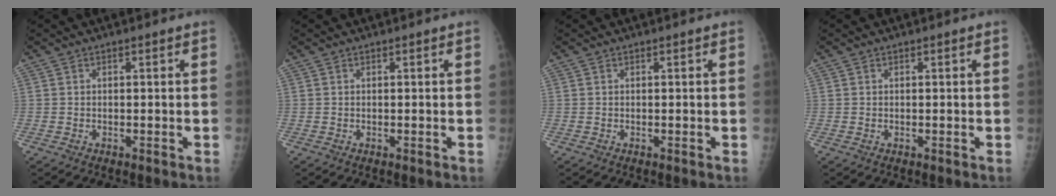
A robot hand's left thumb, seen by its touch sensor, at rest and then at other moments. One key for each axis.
{"total": 0.0}
{"total": 0.0}
{"total": 0.0}